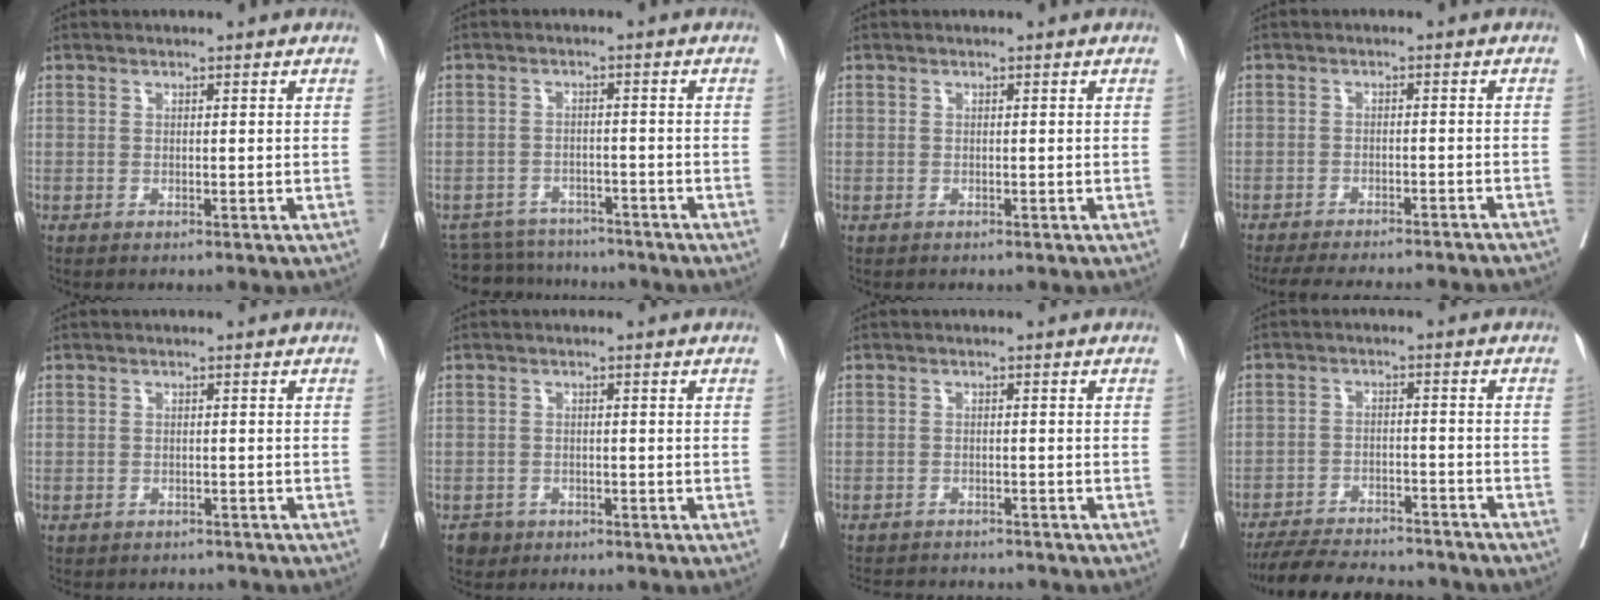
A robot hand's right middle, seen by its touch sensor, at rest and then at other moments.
{"total": 8.2, "force": [-7.8, 2.3, 0.4], "torque": [-0.007, 0.007, -0.113]}
{"total": 0.0}
{"total": 19.0, "force": [-17.3, 3.2, 7.2], "torque": [-0.129, -0.022, -0.217]}
{"total": 3.4, "force": [-3.0, 1.7, 0.3], "torque": [-0.007, 0.004, -0.040]}
{"total": 2.2, "force": [-1.4, 1.7, 0.1], "torque": [-0.004, 0.008, -0.021]}
{"total": 7.8, "force": [-7.5, 1.3, 1.7], "torque": [-0.022, 0.000, -0.101]}
{"total": 16.9, "force": [-15.4, 3.3, 6.1], "torque": [-0.118, -0.010, -0.217]}